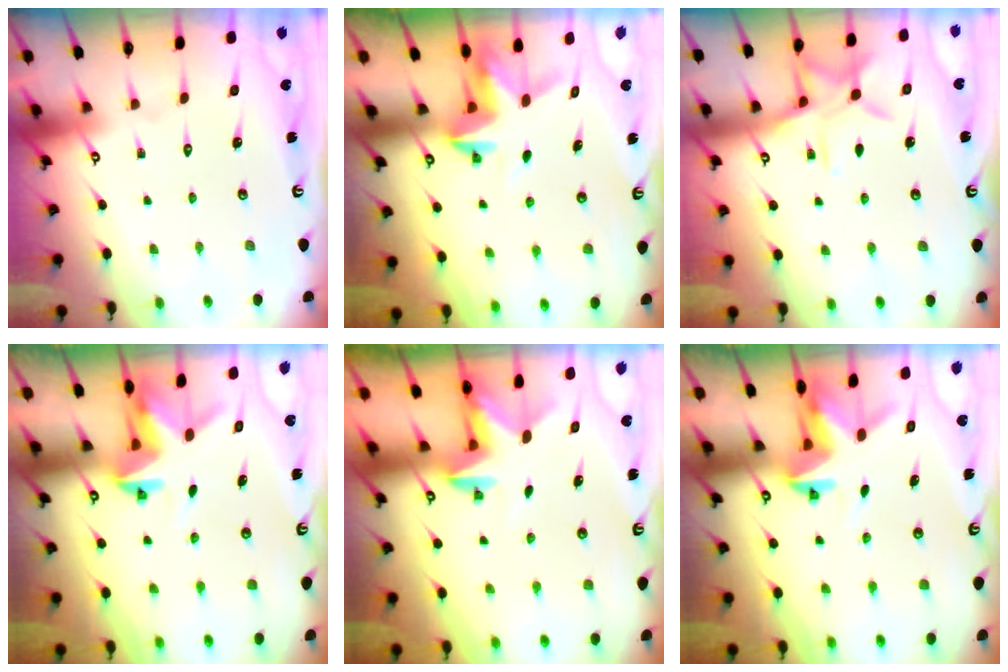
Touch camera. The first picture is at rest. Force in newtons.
{"total": 3.6, "press": 3.6, "slide": 0.3}
{"total": 9.7, "press": 9.6, "slide": 0.6}
{"total": 3.4, "press": 3.4, "slide": 0.1}
{"total": 2.4, "press": 2.4, "slide": 0.4}
{"total": 3.4, "press": 3.4, "slide": 0.1}